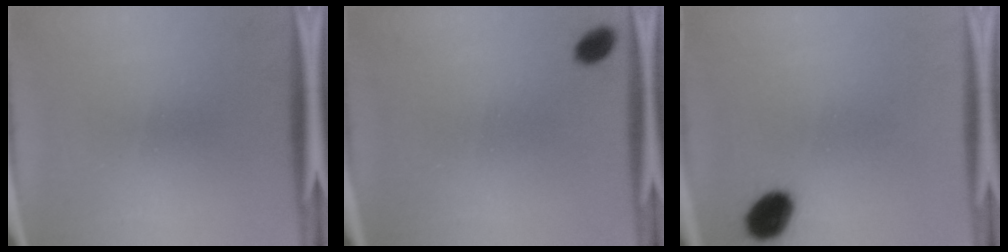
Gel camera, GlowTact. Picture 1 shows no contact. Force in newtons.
{"total": 3.0}
{"total": 7.4}